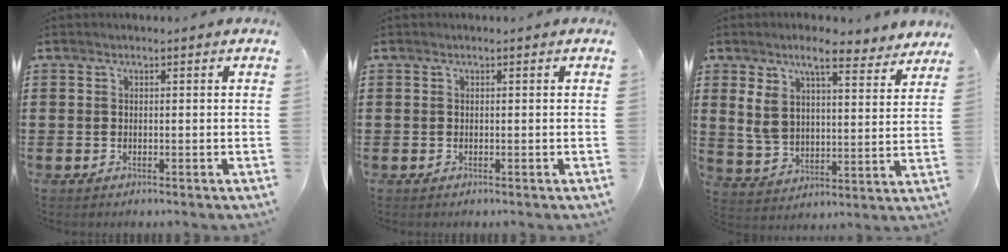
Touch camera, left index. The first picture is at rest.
{"total": 0.0}
{"total": 9.4, "force": [7.0, 2.7, 5.6], "torque": [-0.121, -0.020, 0.125]}